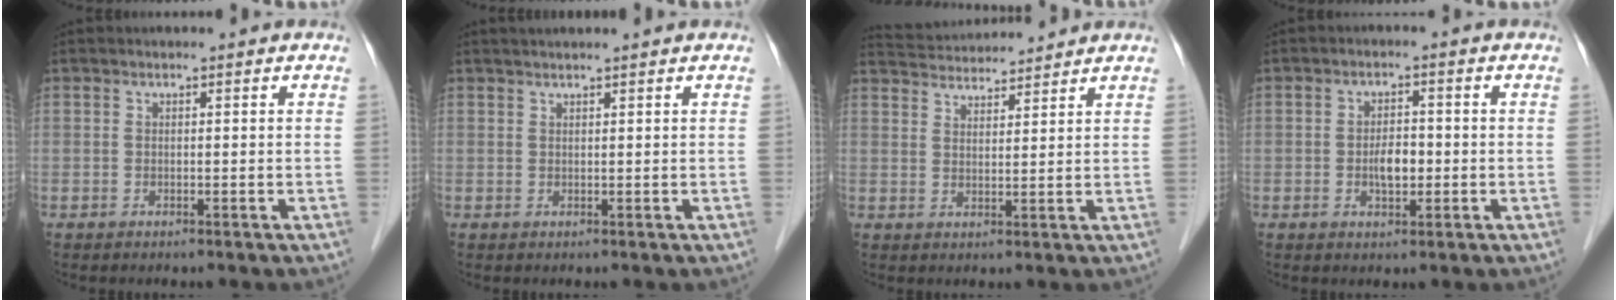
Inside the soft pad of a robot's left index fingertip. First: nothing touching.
{"total": 3.5, "force": [3.0, -0.3, 1.7], "torque": [-0.017, 0.024, 0.045]}
{"total": 8.6, "force": [8.4, 0.5, 1.7], "torque": [-0.040, 0.028, 0.134]}
{"total": 3.8, "force": [-1.1, 1.8, 3.2], "torque": [-0.057, 0.000, -0.019]}